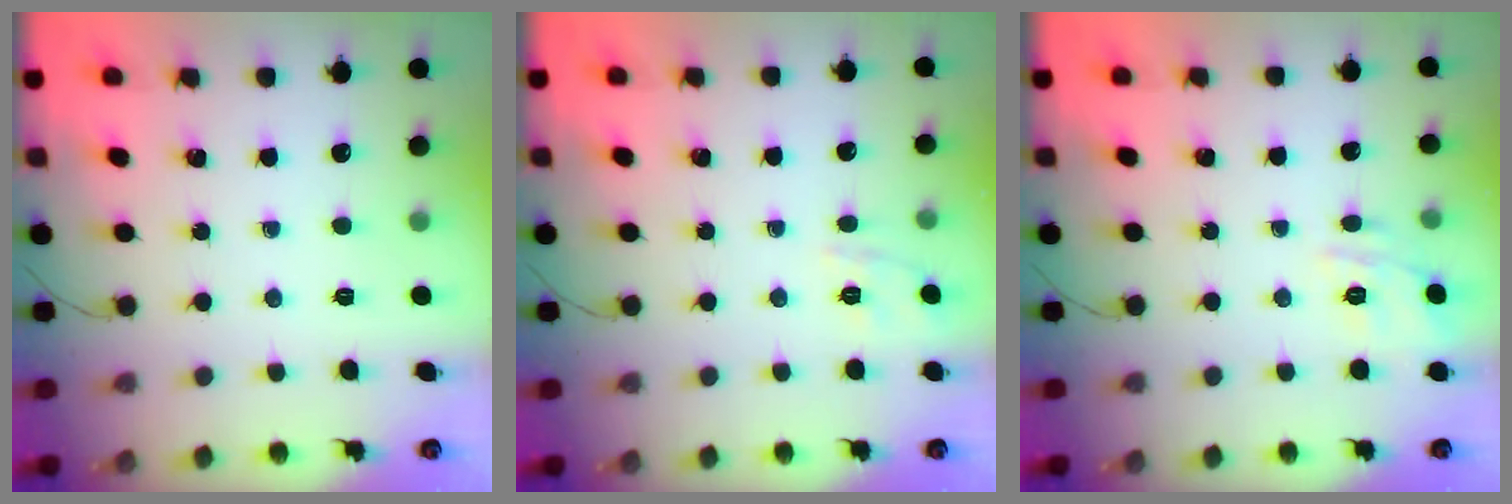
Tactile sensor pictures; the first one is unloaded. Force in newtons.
{"total": 1.7, "press": 0.1, "slide": 1.7}
{"total": 10.1, "press": 10.0, "slide": 1.3}